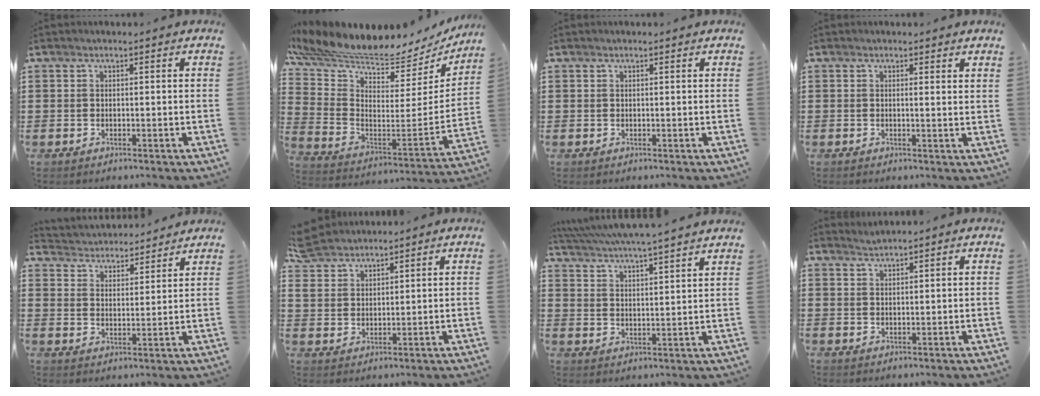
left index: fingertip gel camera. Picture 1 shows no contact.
{"total": 6.5, "force": [6.0, 0.6, 2.5], "torque": [-0.080, -0.068, 0.097]}
{"total": 0.0}
{"total": 1.1, "force": [0.9, -0.1, 0.6], "torque": [-0.007, -0.005, 0.015]}
{"total": 3.5, "force": [3.4, 0.3, -0.8], "torque": [-0.006, -0.025, 0.056]}
{"total": 4.3, "force": [3.8, 1.9, 0.3], "torque": [-0.024, -0.005, 0.073]}
{"total": 4.7, "force": [4.4, -1.0, 1.1], "torque": [-0.042, -0.032, 0.073]}
{"total": 1.3, "force": [1.3, -0.3, -0.1], "torque": [-0.001, 0.002, 0.025]}